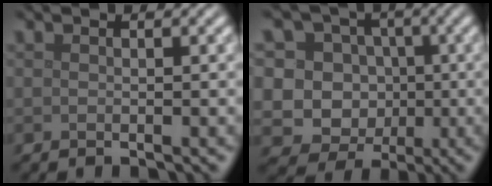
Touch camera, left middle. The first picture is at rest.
{"total": 12.1, "force": [1.2, 11.4, 3.8], "torque": [-0.106, 0.035, 0.007]}